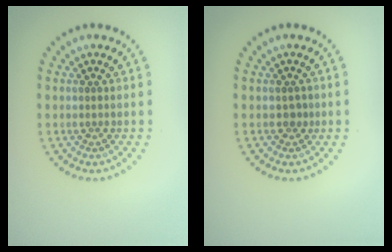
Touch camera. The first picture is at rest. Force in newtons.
{"total": 0.9, "press": 0.7, "slide": 0.5}